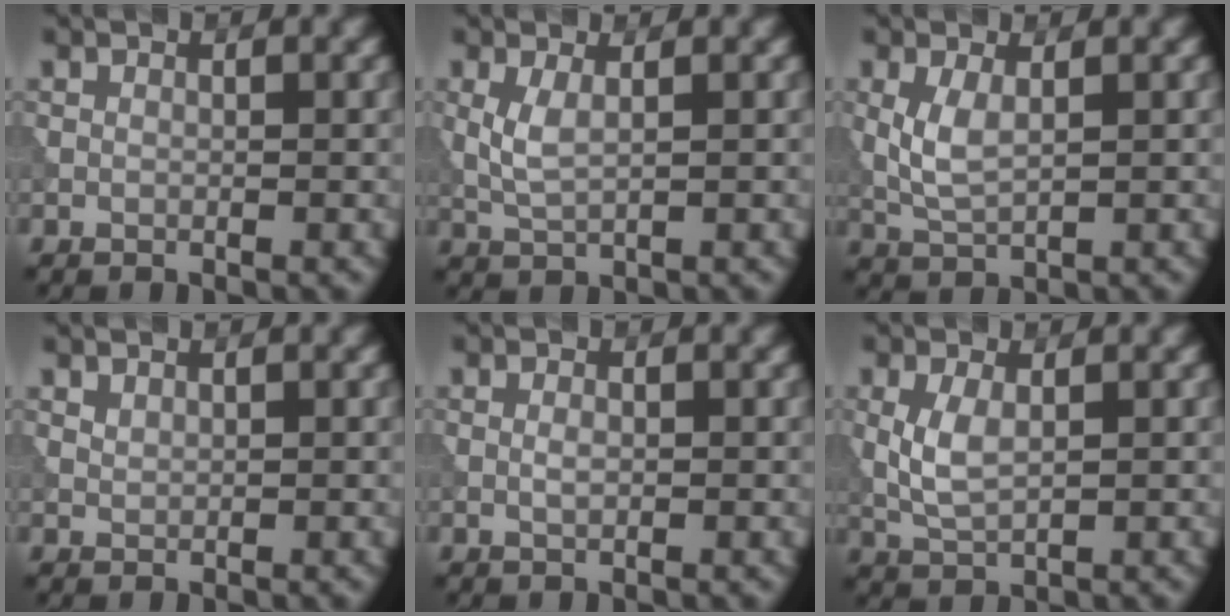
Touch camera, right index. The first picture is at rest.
{"total": 2.4, "force": [0.5, 0.8, 2.1], "torque": [-0.052, 0.002, 0.012]}
{"total": 3.1, "force": [0.5, 1.4, 2.7], "torque": [-0.063, 0.001, 0.014]}
{"total": 0.7, "force": [0.6, 0.3, 0.3], "torque": [-0.008, 0.001, 0.015]}
{"total": 0.9, "force": [0.0, 0.4, 0.8], "torque": [-0.019, -0.002, 0.000]}
{"total": 3.3, "force": [0.3, 1.6, 2.8], "torque": [-0.065, 0.001, 0.011]}